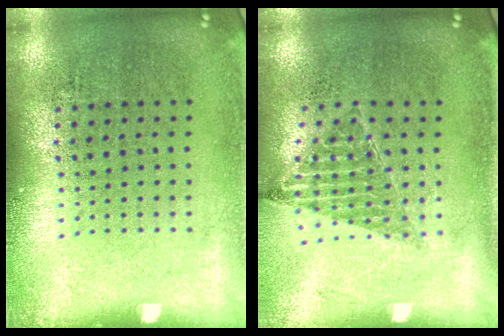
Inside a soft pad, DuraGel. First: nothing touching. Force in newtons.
{"total": 0.9, "press": 0.9, "slide": 0.1}